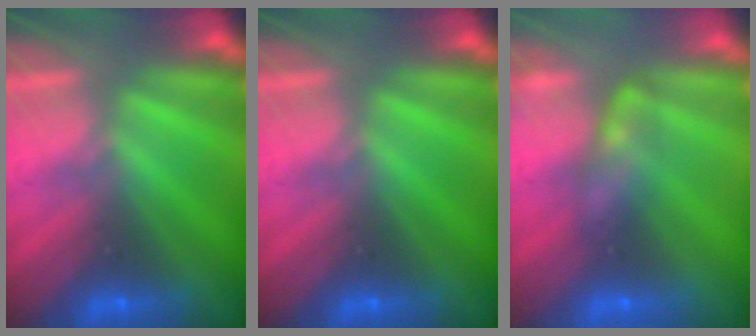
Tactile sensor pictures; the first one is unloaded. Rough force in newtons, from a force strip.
{"total": 0.0}
{"total": 2.4}